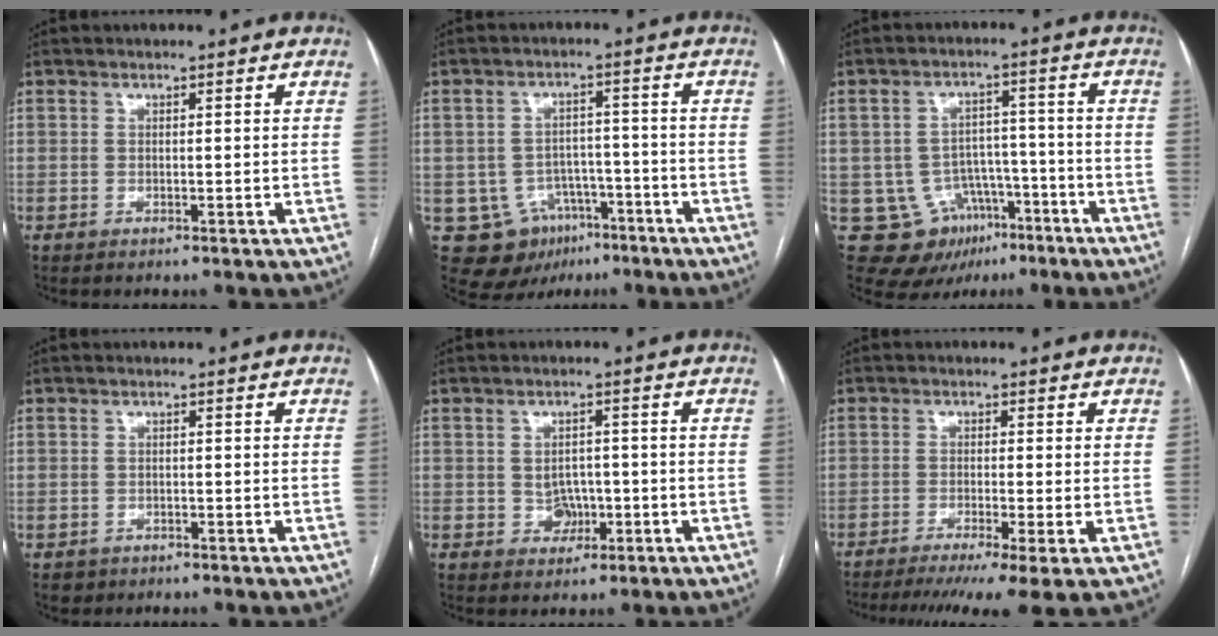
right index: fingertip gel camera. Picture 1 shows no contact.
{"total": 10.0, "force": [-4.9, 8.0, 3.3], "torque": [-0.056, 0.018, -0.062]}
{"total": 10.3, "force": [-4.7, 8.6, 3.2], "torque": [-0.054, 0.023, -0.059]}
{"total": 1.8, "force": [-0.9, 1.5, 0.0], "torque": [-0.004, 0.004, -0.013]}
{"total": 3.5, "force": [-0.7, 3.0, 1.7], "torque": [-0.023, 0.007, -0.004]}
{"total": 8.5, "force": [-5.7, -0.4, 6.3], "torque": [-0.094, -0.014, -0.089]}